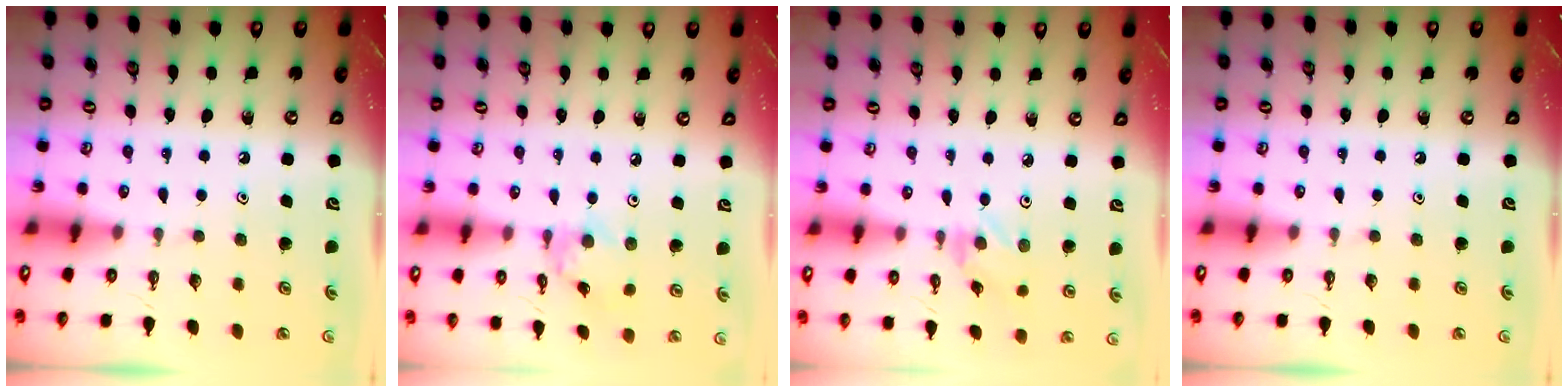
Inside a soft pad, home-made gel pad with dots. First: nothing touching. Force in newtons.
{"total": 2.8, "press": 2.8, "slide": 0.1}
{"total": 0.8, "press": 0.8, "slide": 0.1}
{"total": 0.0}